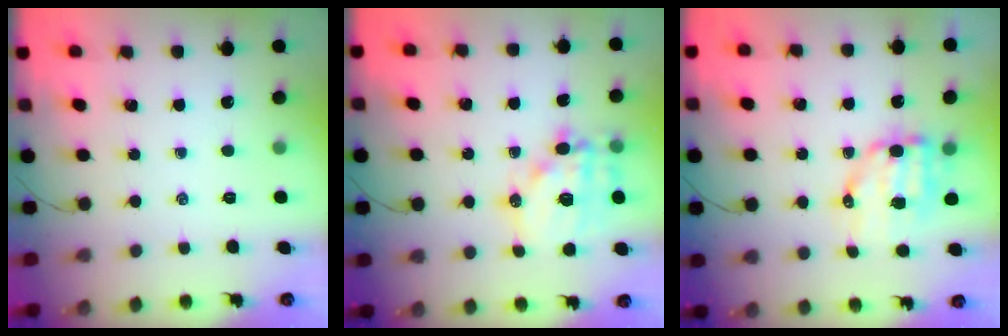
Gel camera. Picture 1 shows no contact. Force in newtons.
{"total": 15.0, "press": 14.6, "slide": 3.4}
{"total": 9.1, "press": 8.9, "slide": 1.9}